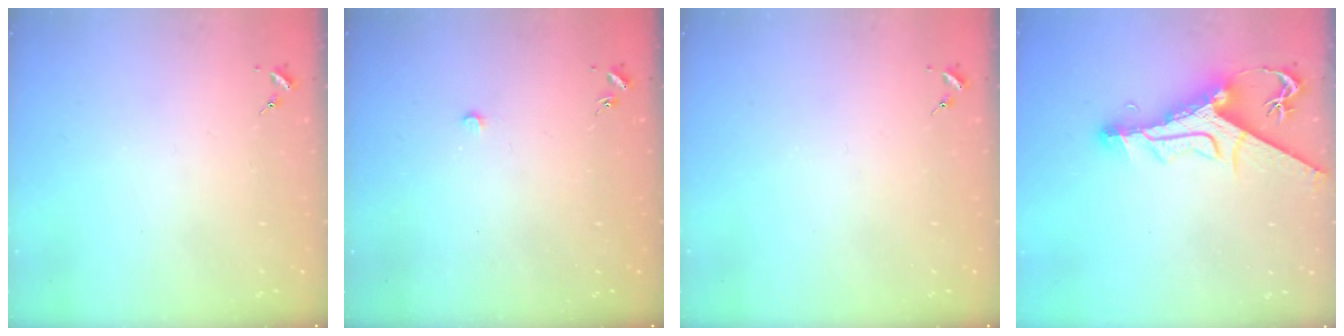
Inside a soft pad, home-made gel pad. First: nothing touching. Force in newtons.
{"total": 4.9, "press": 4.9, "slide": 0.6}
{"total": 0.0}
{"total": 14.7, "press": 14.6, "slide": 1.3}